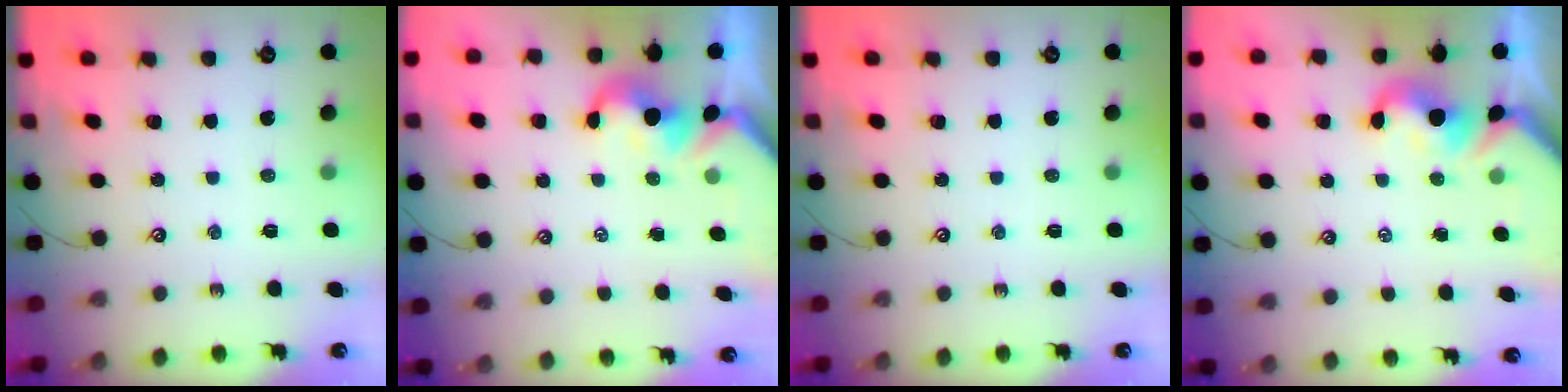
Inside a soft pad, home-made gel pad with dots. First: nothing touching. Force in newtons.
{"total": 0.8, "press": 0.6, "slide": 0.4}
{"total": 0.0}
{"total": 0.9, "press": 0.5, "slide": 0.7}